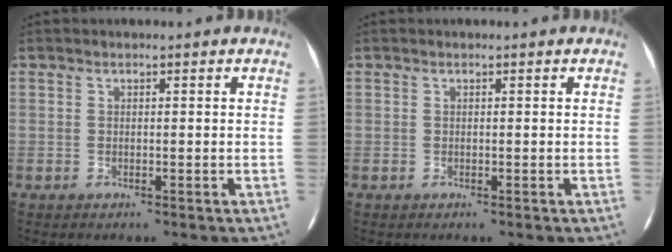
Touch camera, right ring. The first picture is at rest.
{"total": 0.0}